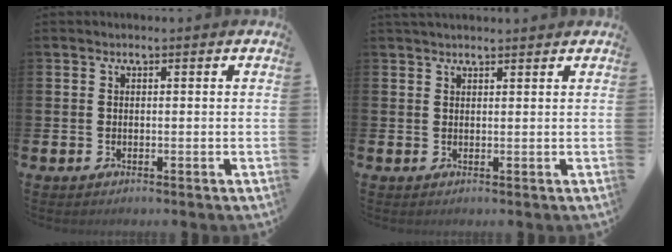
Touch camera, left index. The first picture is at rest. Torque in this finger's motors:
{"motor_torque": [-0.14, -1.17, 0.72, 0.15]}